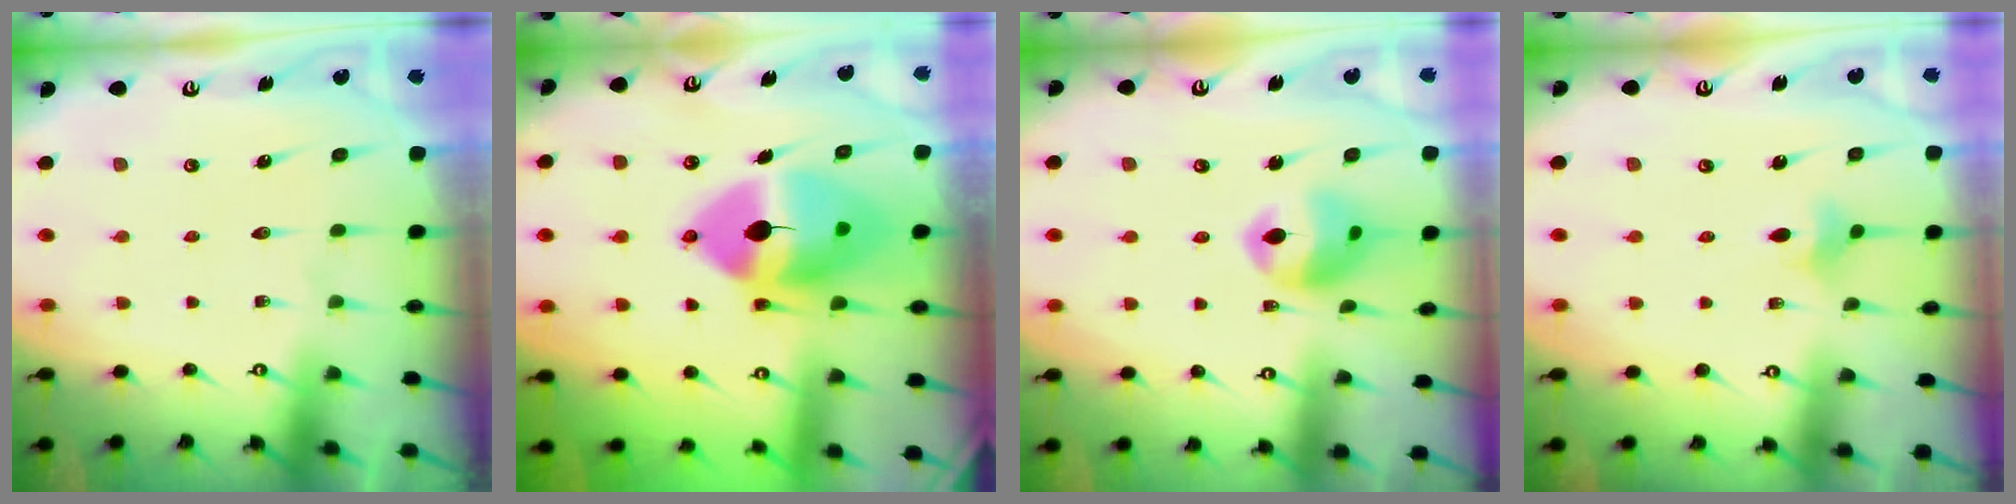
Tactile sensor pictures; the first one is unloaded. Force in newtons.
{"total": 15.1, "press": 15.0, "slide": 2.3}
{"total": 11.2, "press": 11.2, "slide": 0.8}
{"total": 3.1, "press": 3.1, "slide": 0.5}